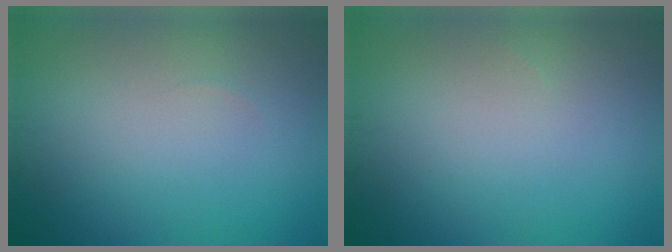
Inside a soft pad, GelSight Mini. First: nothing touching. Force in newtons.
{"total": 0.0}